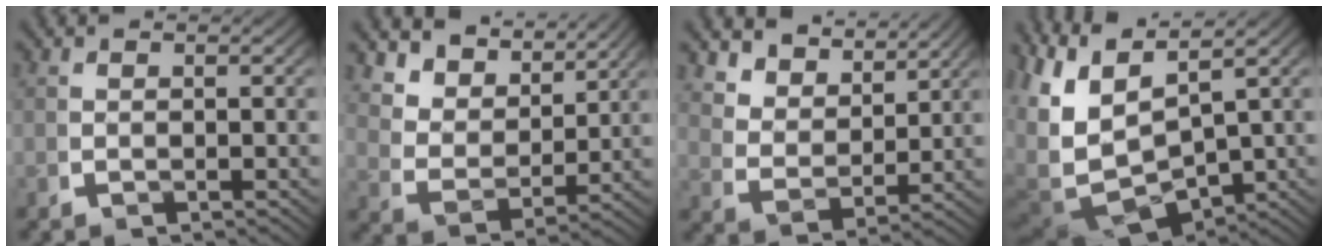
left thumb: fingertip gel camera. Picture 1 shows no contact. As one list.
[{"total": 6.4, "force": [3.8, 3.5, 3.7], "torque": [-0.084, -0.006, 0.067]}, {"total": 5.2, "force": [3.4, 2.7, 2.9], "torque": [-0.063, -0.008, 0.065]}, {"total": 11.8, "force": [-1.0, 8.3, 8.3], "torque": [-0.199, -0.053, 0.013]}]